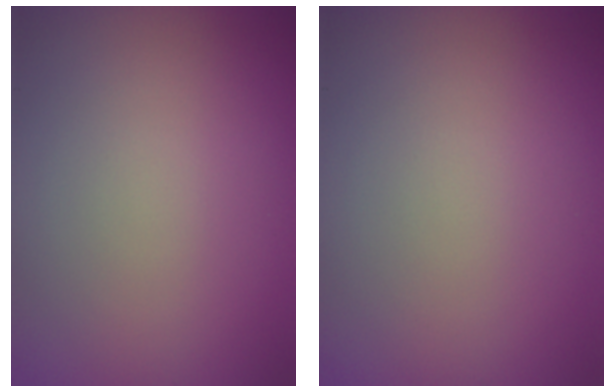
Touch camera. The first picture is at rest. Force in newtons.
{"total": 0.0}